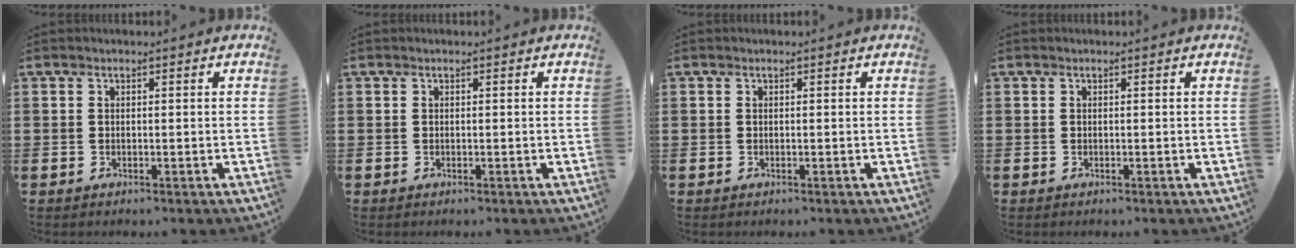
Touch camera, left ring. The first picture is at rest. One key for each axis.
{"total": 0.0}
{"total": 0.0}
{"total": 0.0}